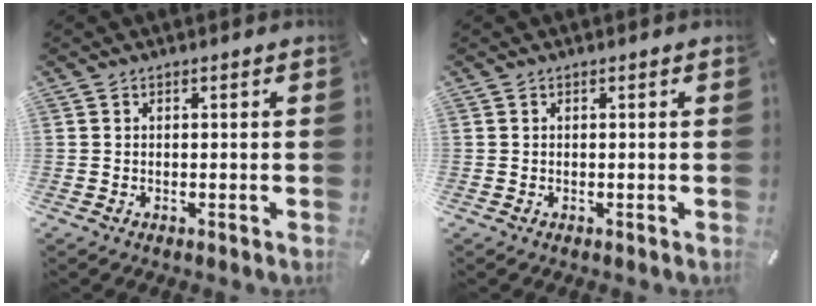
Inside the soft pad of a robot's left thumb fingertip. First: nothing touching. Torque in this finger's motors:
{"motor_torque": [-0.01, 0.01, -0.04, 0.05, 0.00]}